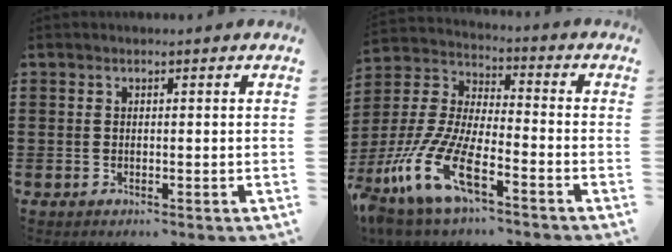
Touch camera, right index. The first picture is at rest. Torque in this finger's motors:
{"motor_torque": [1.08, 1.06, 1.05, 0.21]}